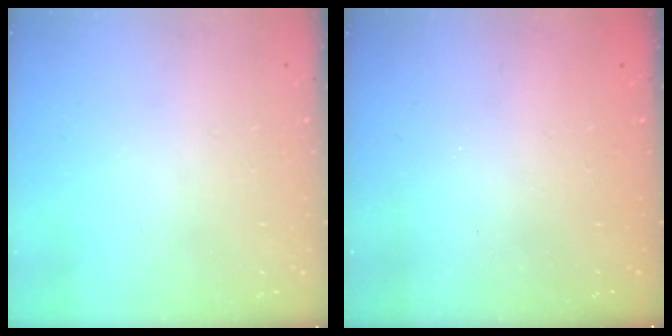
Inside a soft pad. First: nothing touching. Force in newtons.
{"total": 2.4, "press": 2.3, "slide": 0.8}